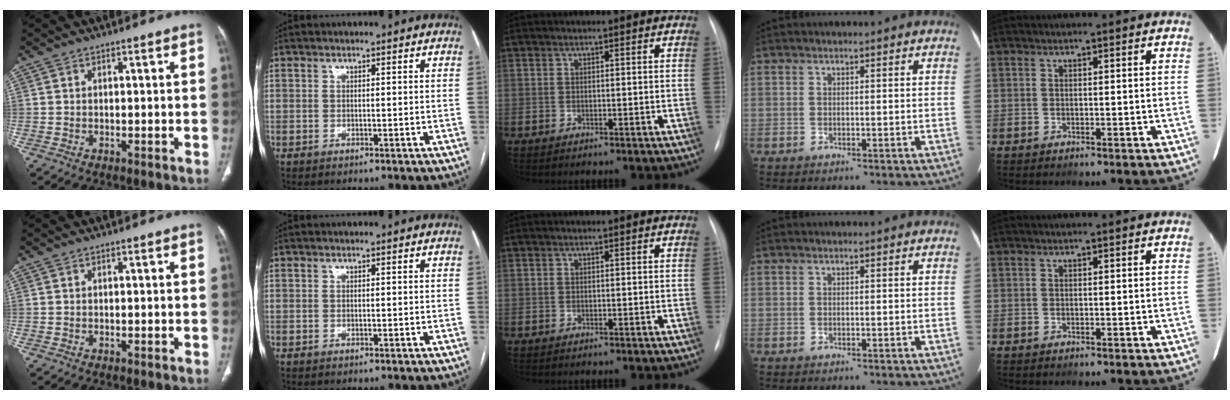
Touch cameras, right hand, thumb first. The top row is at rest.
{}